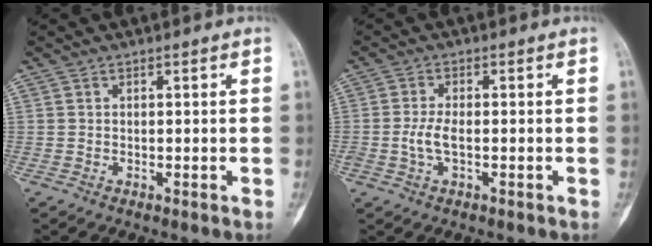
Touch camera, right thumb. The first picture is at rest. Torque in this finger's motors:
{"motor_torque": [0.21, -0.02, 0.56, 0.15, 0.04]}